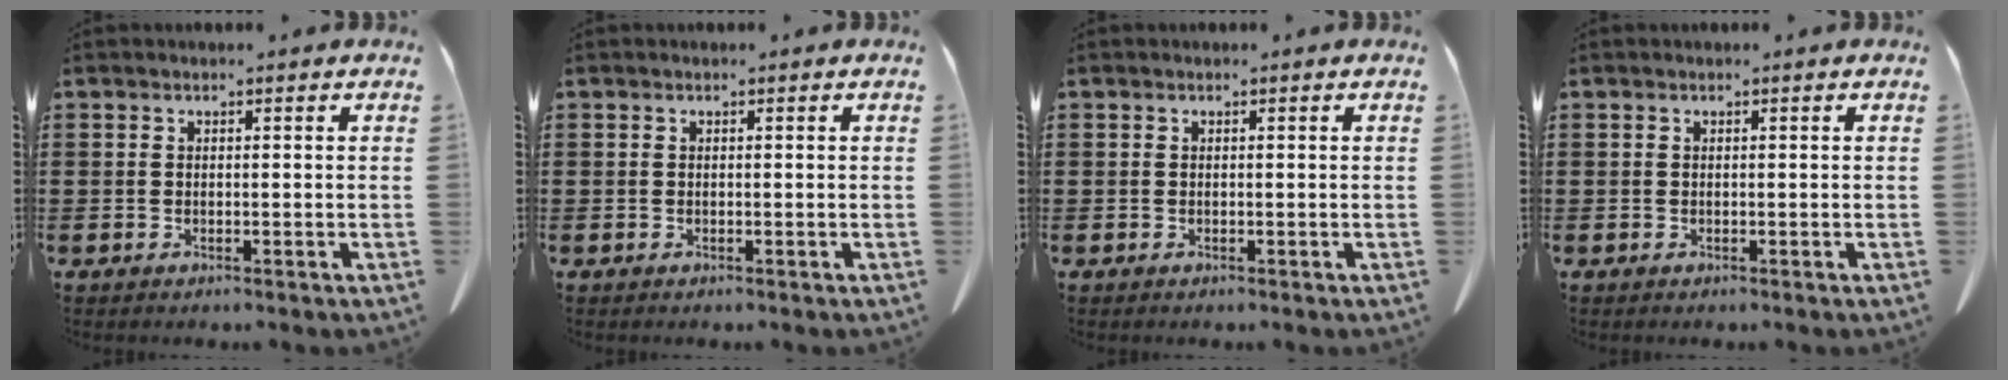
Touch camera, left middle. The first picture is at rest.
{"total": 0.0}
{"total": 0.0}
{"total": 0.0}